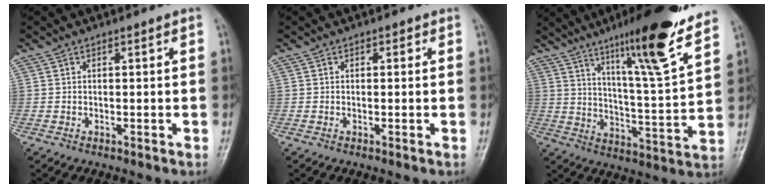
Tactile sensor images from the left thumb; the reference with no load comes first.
{"total": 0.6, "force": [0.2, 0.5, 0.4], "torque": [0.003, 0.001, -0.001]}
{"total": 17.9, "force": [12.3, 1.6, 12.9], "torque": [-0.183, -0.068, 0.192]}